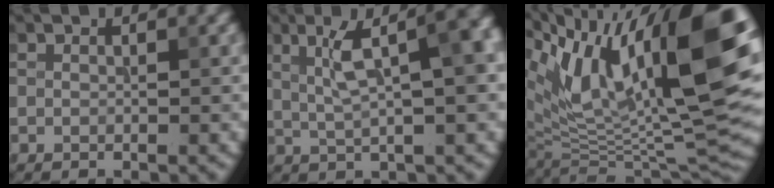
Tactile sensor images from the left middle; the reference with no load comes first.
{"total": 8.7, "force": [2.6, 2.7, 7.9], "torque": [-0.122, 0.020, 0.045]}
{"total": 16.4, "force": [7.0, 6.4, 13.4], "torque": [-0.219, 0.014, 0.115]}